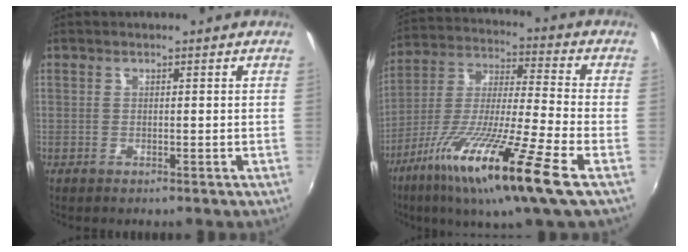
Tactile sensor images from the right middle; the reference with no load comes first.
{"total": 19.5, "force": [-10.1, 0.9, 16.7], "torque": [-0.320, -0.043, -0.190]}